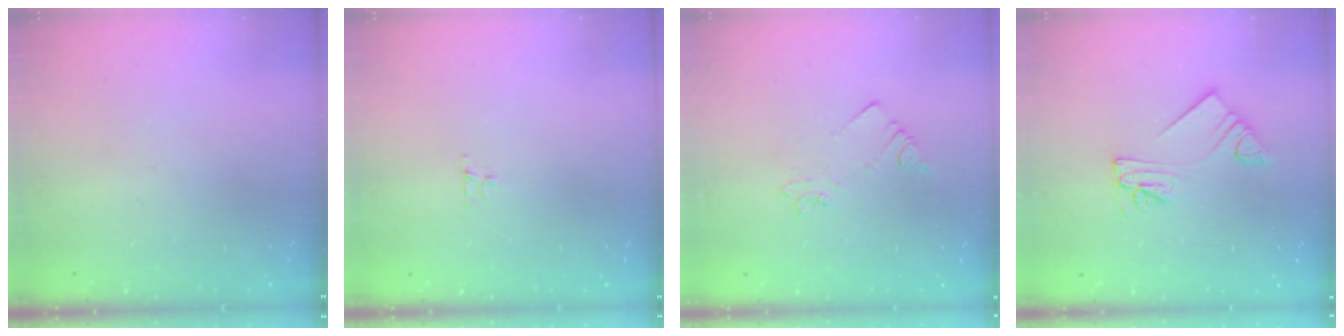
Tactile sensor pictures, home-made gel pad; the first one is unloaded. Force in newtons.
{"total": 3.1, "press": 3.0, "slide": 0.4}
{"total": 2.5, "press": 2.5, "slide": 0.3}
{"total": 5.4, "press": 5.4, "slide": 0.6}